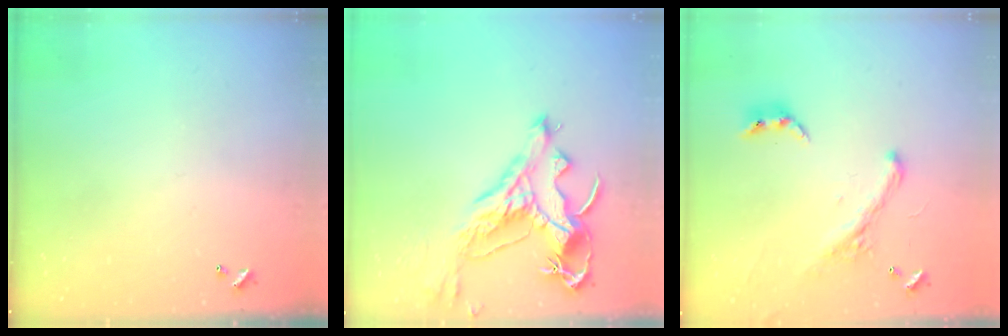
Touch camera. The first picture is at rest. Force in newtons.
{"total": 5.8, "press": 5.5, "slide": 1.6}
{"total": 2.6, "press": 2.3, "slide": 1.3}